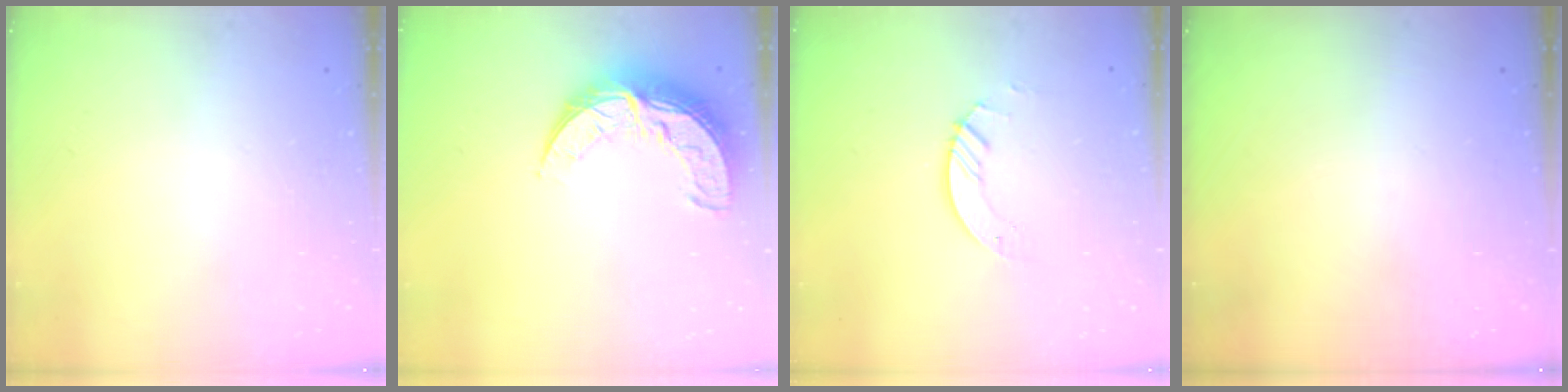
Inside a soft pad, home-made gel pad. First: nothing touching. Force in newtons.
{"total": 11.4, "press": 11.3, "slide": 0.8}
{"total": 3.0, "press": 3.0, "slide": 0.2}
{"total": 0.0}